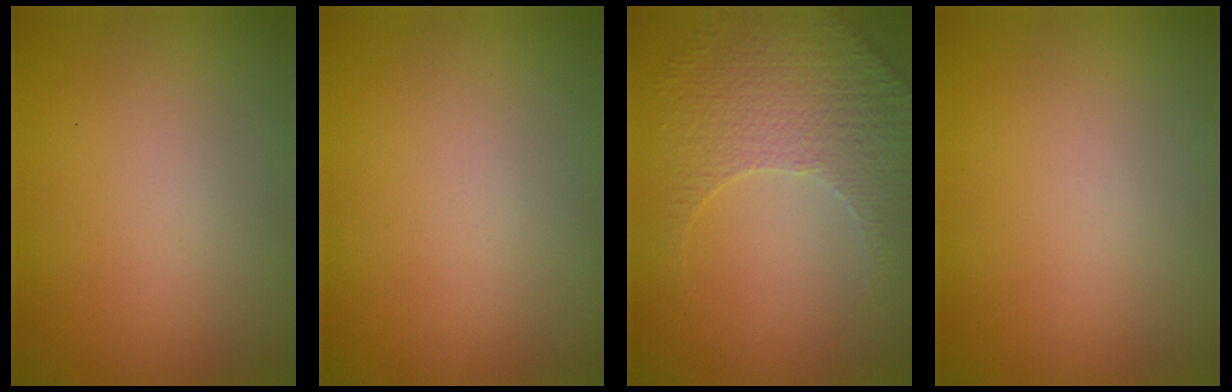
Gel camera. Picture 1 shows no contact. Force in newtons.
{"total": 0.0}
{"total": 3.8, "press": 3.7, "slide": 1.0}
{"total": 0.0}